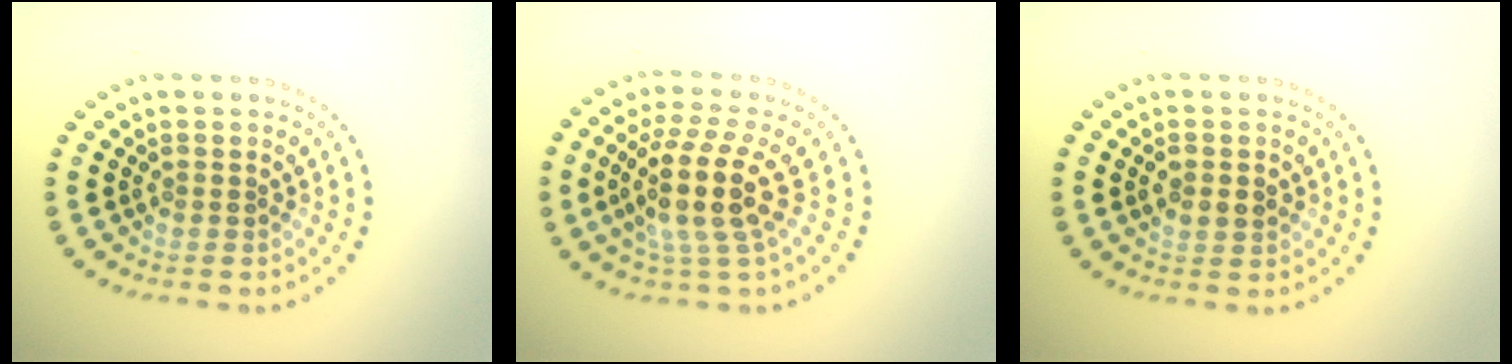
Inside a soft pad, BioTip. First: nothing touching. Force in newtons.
{"total": 4.8, "press": 3.8, "slide": 3.0}
{"total": 2.2, "press": 2.2, "slide": 0.1}